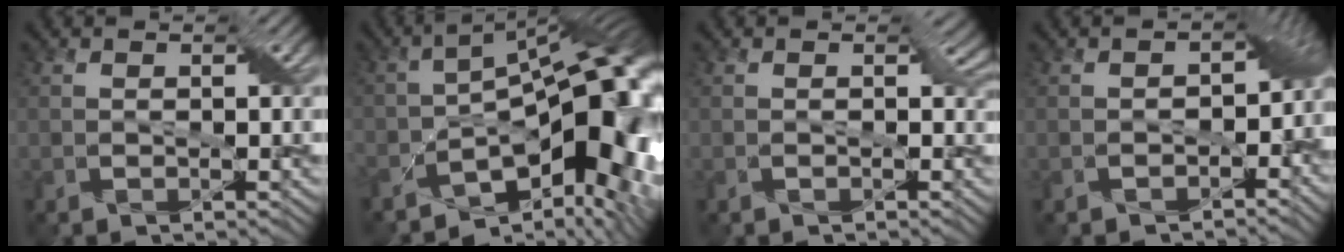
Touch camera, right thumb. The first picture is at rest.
{"total": 14.1, "force": [-6.0, 6.4, 11.1], "torque": [-0.155, -0.017, -0.100]}
{"total": 1.5, "force": [0.0, 1.2, 1.0], "torque": [-0.004, 0.002, -0.003]}
{"total": 6.1, "force": [-2.6, 4.1, 3.7], "torque": [-0.025, -0.024, -0.041]}